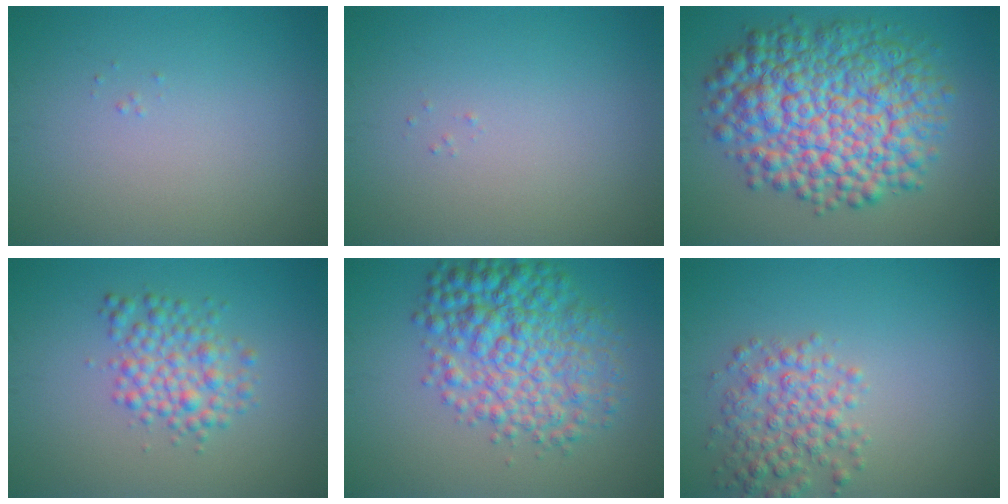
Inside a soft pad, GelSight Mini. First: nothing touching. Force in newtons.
{"total": 0.0}
{"total": 11.9, "press": 11.9, "slide": 0.1}
{"total": 3.6, "press": 3.6, "slide": 0.1}
{"total": 7.5, "press": 7.5, "slide": 0.1}
{"total": 3.9, "press": 3.9, "slide": 0.1}